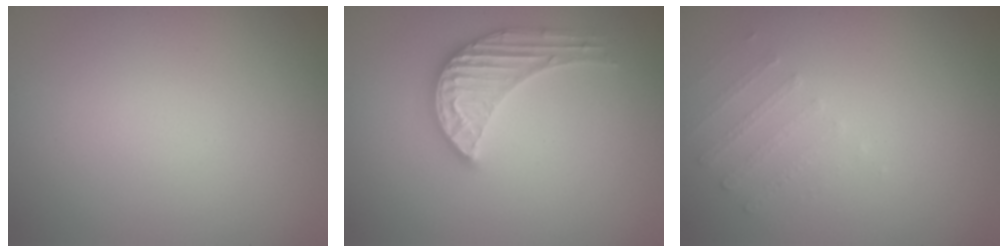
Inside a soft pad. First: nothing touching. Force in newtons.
{"total": 3.5, "press": 3.5, "slide": 0.4}
{"total": 1.1, "press": 0.7, "slide": 0.8}